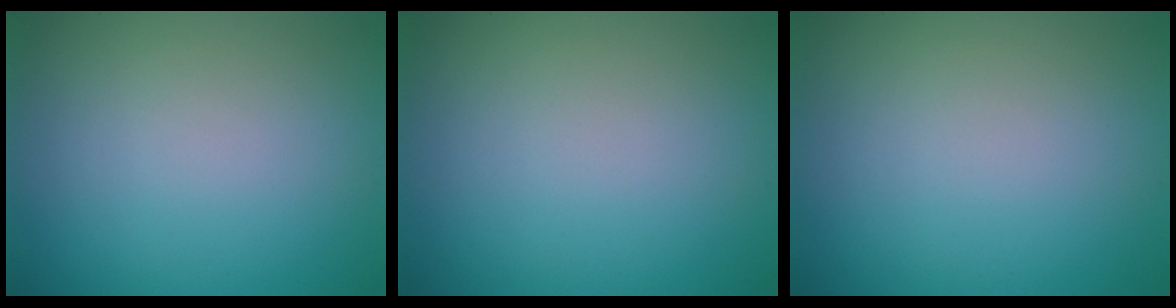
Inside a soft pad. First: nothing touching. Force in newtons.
{"total": 0.0}
{"total": 0.0}